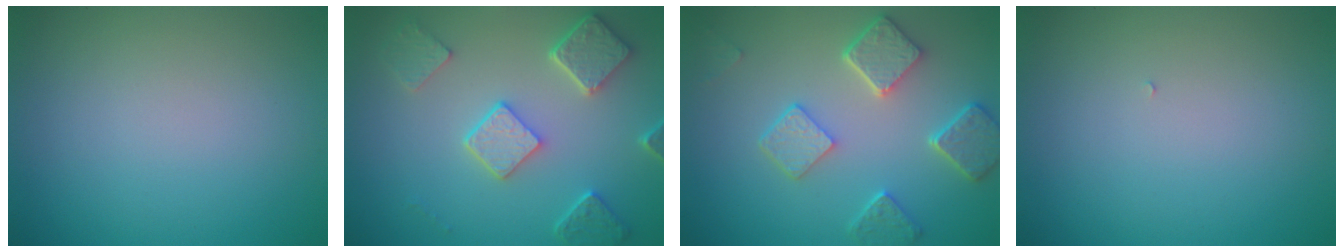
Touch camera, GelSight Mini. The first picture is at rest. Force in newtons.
{"total": 5.0, "press": 3.9, "slide": 3.0}
{"total": 4.9, "press": 3.9, "slide": 3.0}
{"total": 0.0}